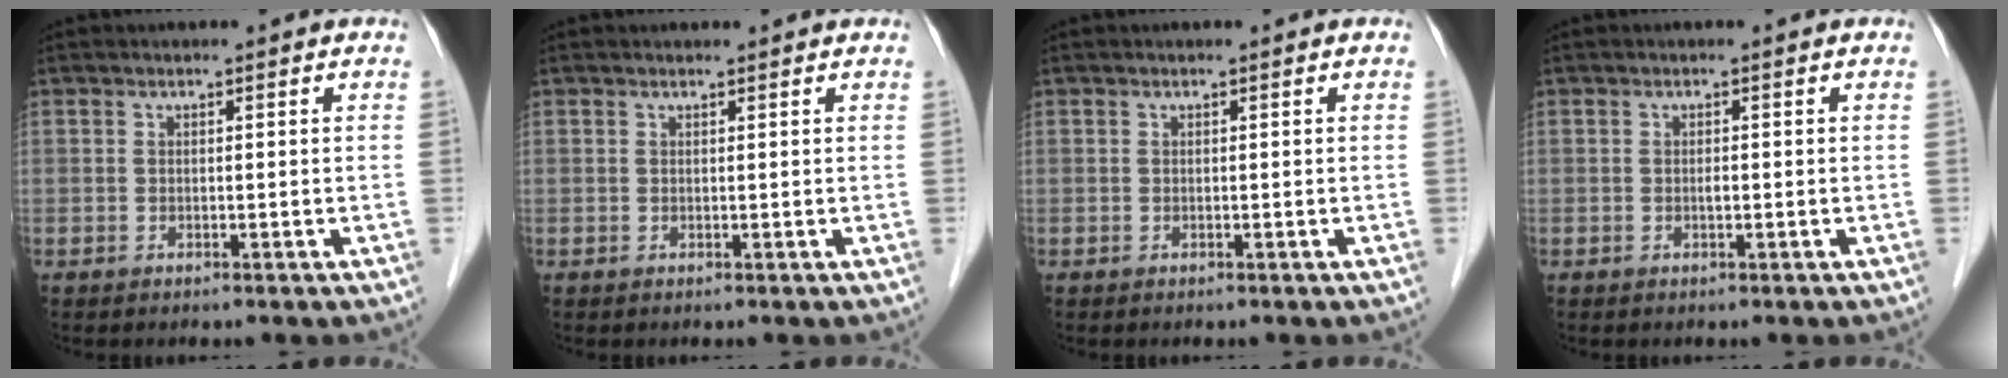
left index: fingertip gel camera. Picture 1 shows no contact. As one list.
[{"total": 1.5, "force": [1.5, 0.1, 0.1], "torque": [-0.011, 0.007, 0.018]}, {"total": 0.0}, {"total": 0.5, "force": [-0.1, 0.1, 0.5], "torque": [-0.008, 0.001, -0.002]}]